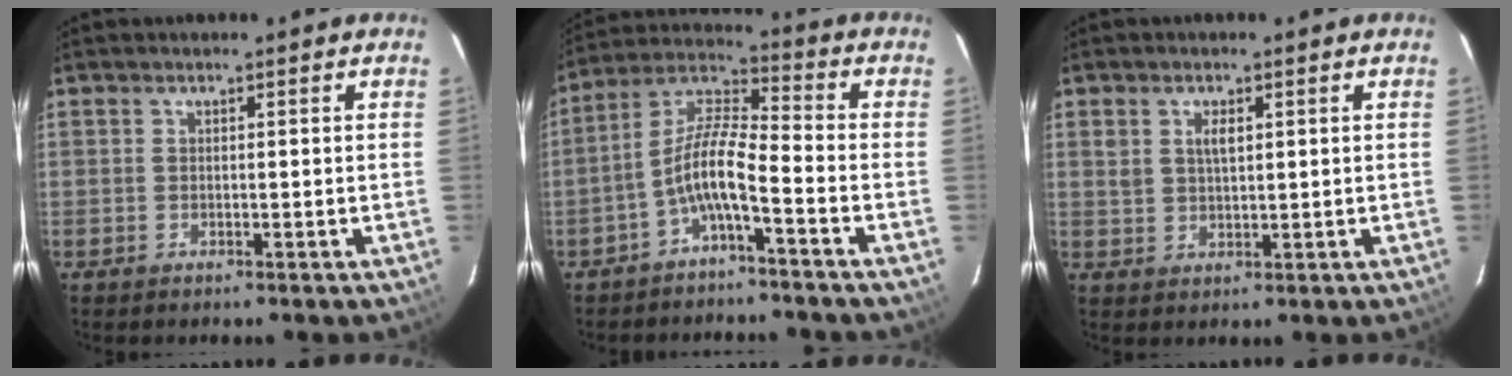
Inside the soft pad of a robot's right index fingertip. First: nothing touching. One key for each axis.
{"total": 8.2, "fx": -4.0, "fy": 1.2, "fz": 7.0, "tx": -0.162, "ty": 0.016, "tz": -0.079}
{"total": 2.9, "fx": 1.1, "fy": 1.7, "fz": 2.2, "tx": -0.039, "ty": 0.004, "tz": 0.021}